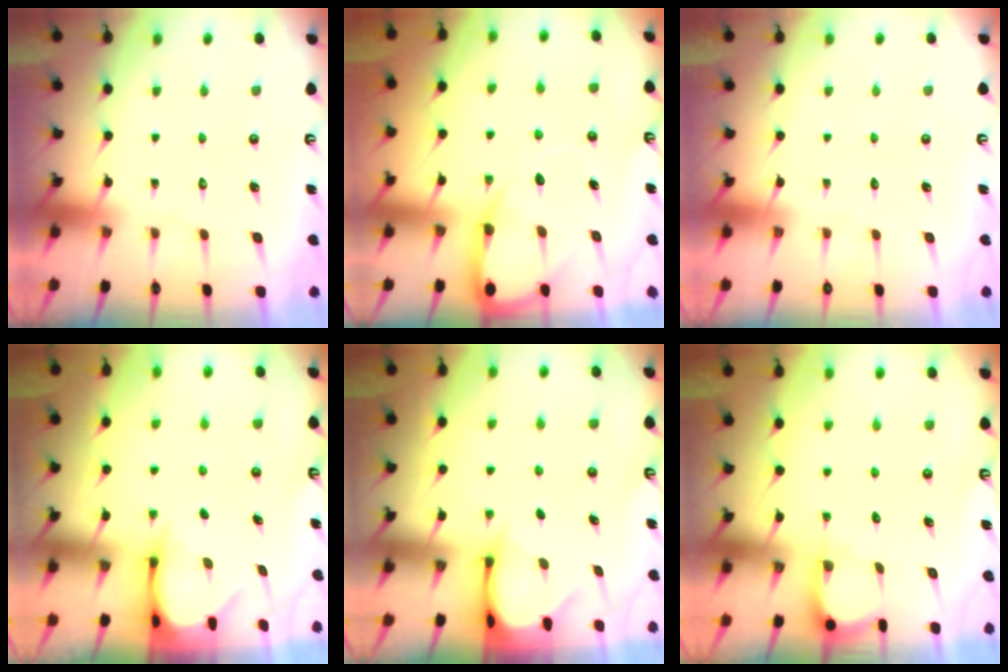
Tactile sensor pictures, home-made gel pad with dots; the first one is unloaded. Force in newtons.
{"total": 7.3, "press": 7.2, "slide": 0.9}
{"total": 0.0}
{"total": 3.6, "press": 3.6, "slide": 0.2}
{"total": 3.2, "press": 3.2, "slide": 0.1}
{"total": 1.9, "press": 1.9, "slide": 0.2}